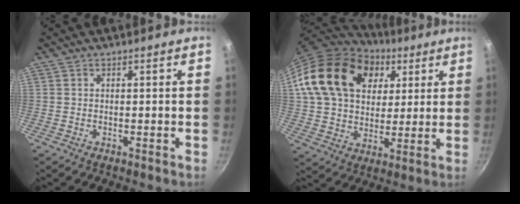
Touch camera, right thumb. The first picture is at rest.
{"total": 22.6, "force": [7.7, 16.6, 13.3], "torque": [-0.212, 0.002, 0.132]}